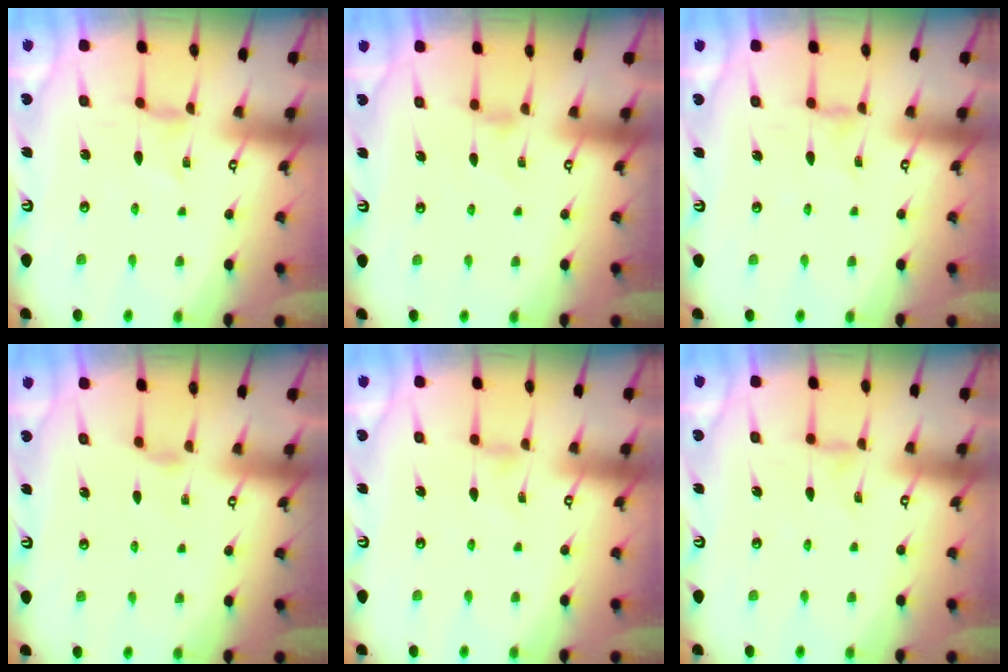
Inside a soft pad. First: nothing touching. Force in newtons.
{"total": 2.6, "press": 2.5, "slide": 0.5}
{"total": 1.0, "press": 1.0, "slide": 0.3}
{"total": 2.6, "press": 2.6, "slide": 0.6}
{"total": 0.6, "press": 0.5, "slide": 0.2}
{"total": 0.8, "press": 0.7, "slide": 0.3}